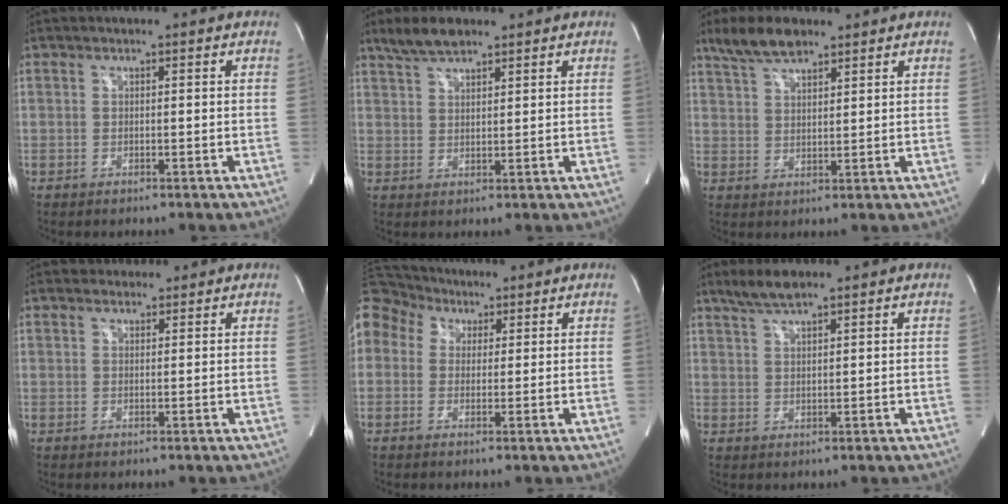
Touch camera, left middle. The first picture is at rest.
{"total": 5.0, "force": [4.1, 1.4, 2.5], "torque": [-0.061, 0.012, 0.080]}
{"total": 6.9, "force": [5.5, 2.1, 3.7], "torque": [-0.078, 0.011, 0.107]}
{"total": 1.9, "force": [1.6, 1.0, 0.0], "torque": [0.000, 0.013, 0.023]}
{"total": 19.3, "force": [8.4, 15.5, 7.8], "torque": [-0.260, 0.114, 0.167]}
{"total": 4.4, "force": [3.6, 0.7, 2.4], "torque": [-0.056, 0.010, 0.072]}